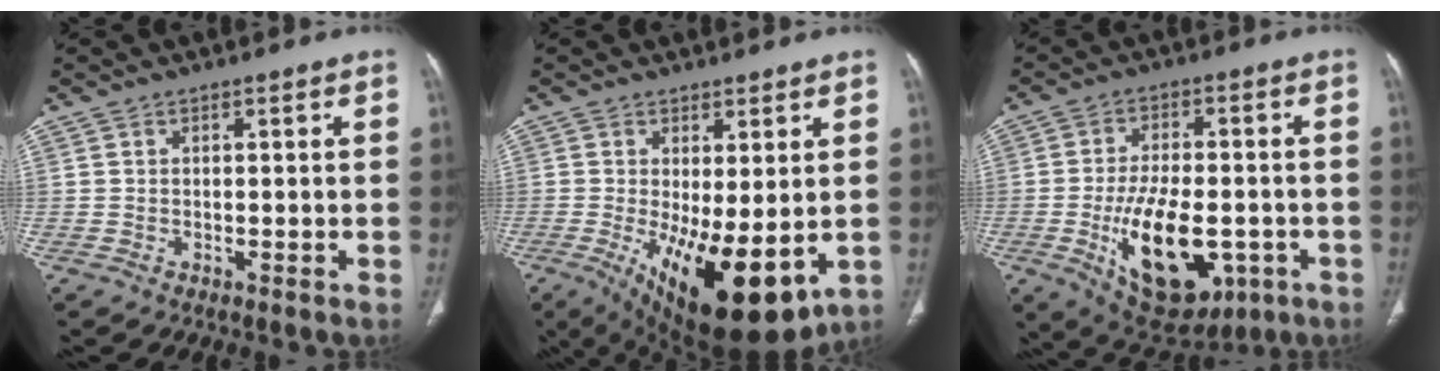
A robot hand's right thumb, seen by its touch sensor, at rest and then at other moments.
{"total": 16.7, "force": [-3.7, 6.7, 14.9], "torque": [-0.225, -0.028, -0.030]}
{"total": 18.2, "force": [-5.3, 9.6, 14.6], "torque": [-0.216, 0.007, -0.059]}